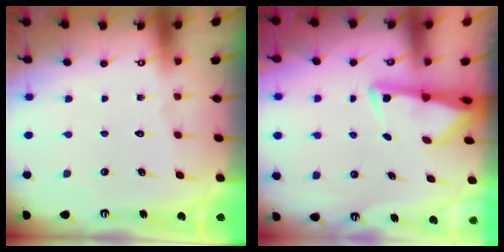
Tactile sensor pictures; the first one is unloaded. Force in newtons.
{"total": 2.8, "press": 2.8, "slide": 0.6}